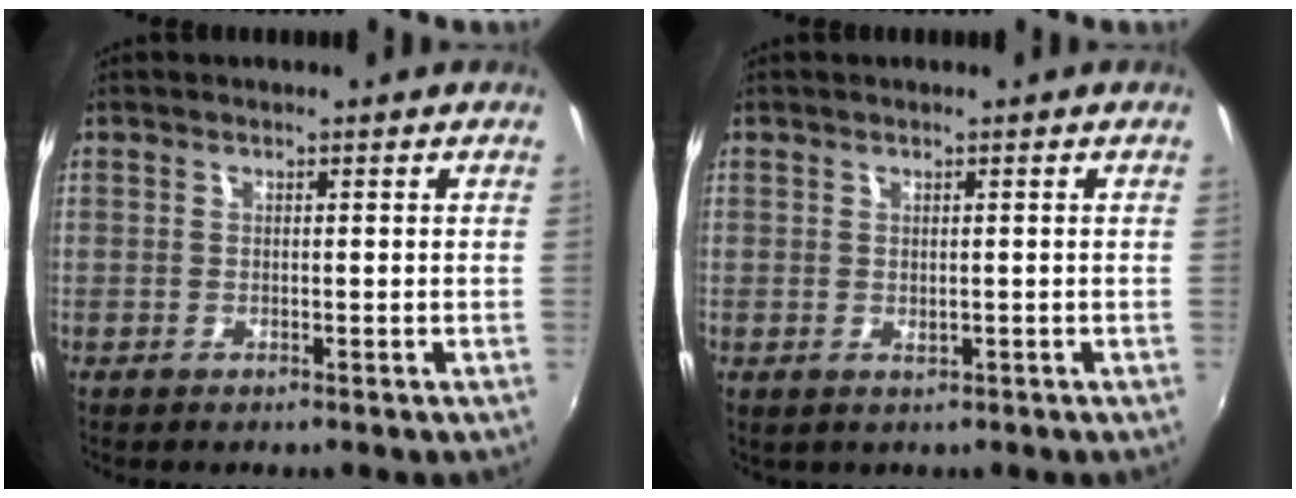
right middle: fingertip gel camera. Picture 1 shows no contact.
{"total": 1.0, "force": [0.0, 0.8, 0.6], "torque": [-0.005, -0.002, 0.001]}